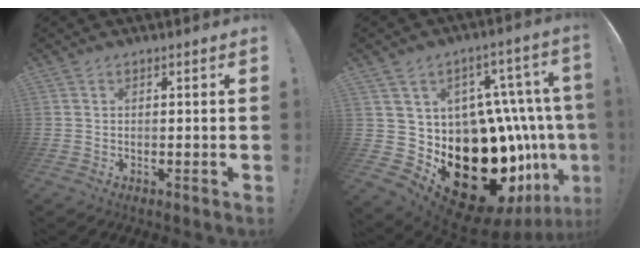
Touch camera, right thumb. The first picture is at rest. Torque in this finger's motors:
{"motor_torque": [0.77, 1.42, 1.57, -1.20, 0.64]}